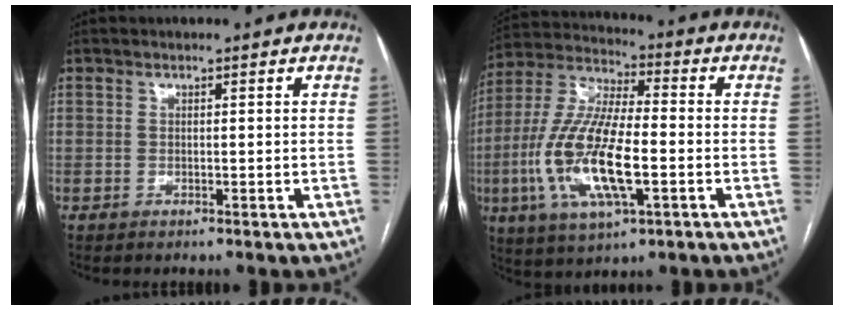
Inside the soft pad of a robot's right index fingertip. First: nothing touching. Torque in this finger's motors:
{"motor_torque": [2.14, 0.00, 1.05, 0.21]}